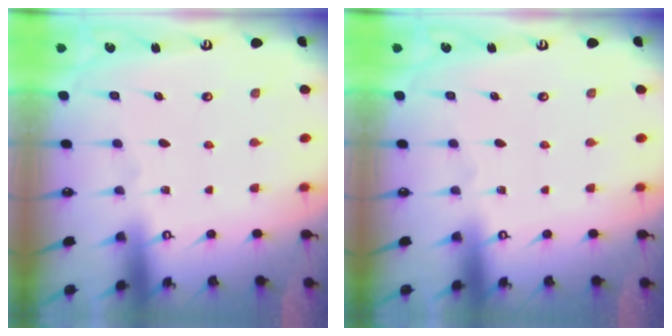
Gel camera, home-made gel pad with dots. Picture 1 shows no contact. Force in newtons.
{"total": 0.0}